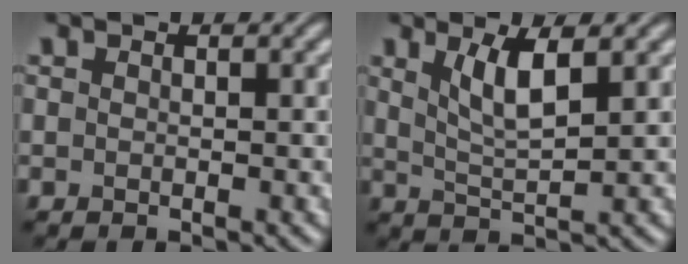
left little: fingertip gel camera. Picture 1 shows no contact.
{"total": 3.7, "force": [1.6, 0.9, 3.2], "torque": [-0.064, -0.006, 0.035]}